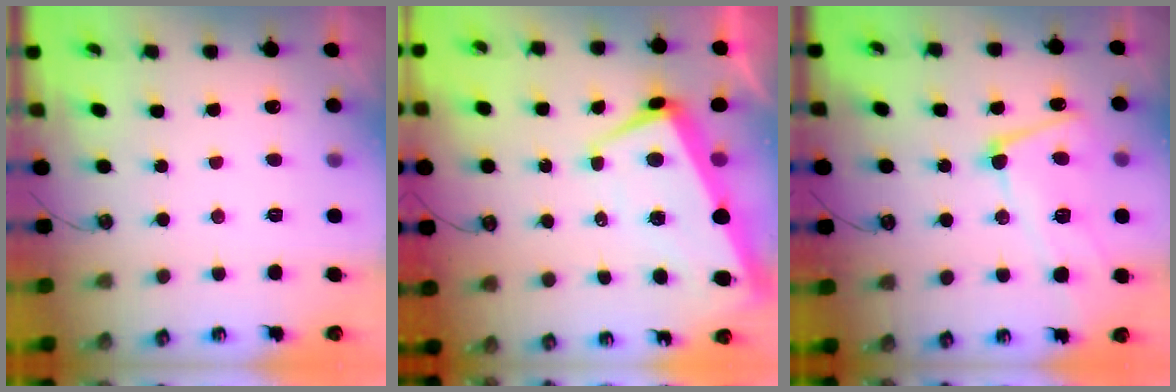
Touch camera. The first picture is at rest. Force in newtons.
{"total": 1.4, "press": 1.0, "slide": 0.9}
{"total": 5.7, "press": 5.6, "slide": 1.4}